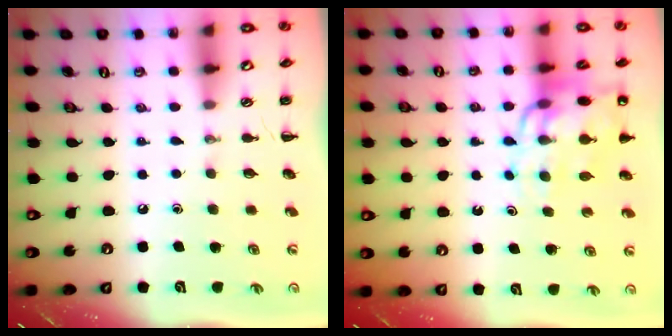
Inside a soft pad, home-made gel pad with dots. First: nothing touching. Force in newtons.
{"total": 13.4, "press": 13.0, "slide": 3.2}